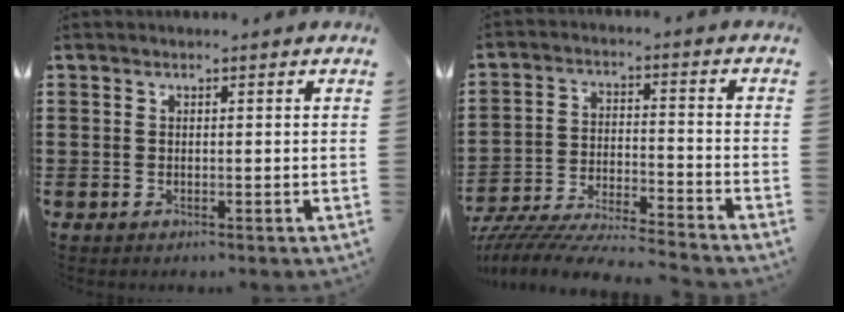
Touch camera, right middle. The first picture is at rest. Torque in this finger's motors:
{"motor_torque": [1.37, -0.77, 0.61, 0.13]}